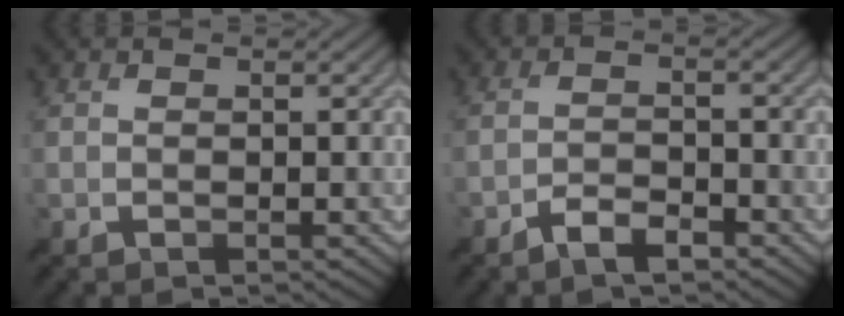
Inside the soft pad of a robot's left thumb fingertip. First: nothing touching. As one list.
[{"total": 3.3, "force": [-2.6, 0.9, 1.9], "torque": [-0.034, 0.003, -0.054]}]